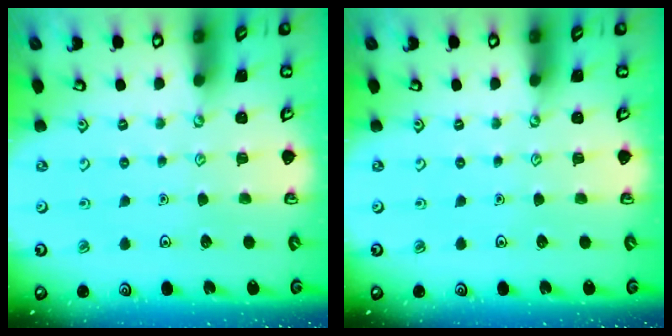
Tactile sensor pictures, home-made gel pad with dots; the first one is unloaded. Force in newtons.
{"total": 0.0}